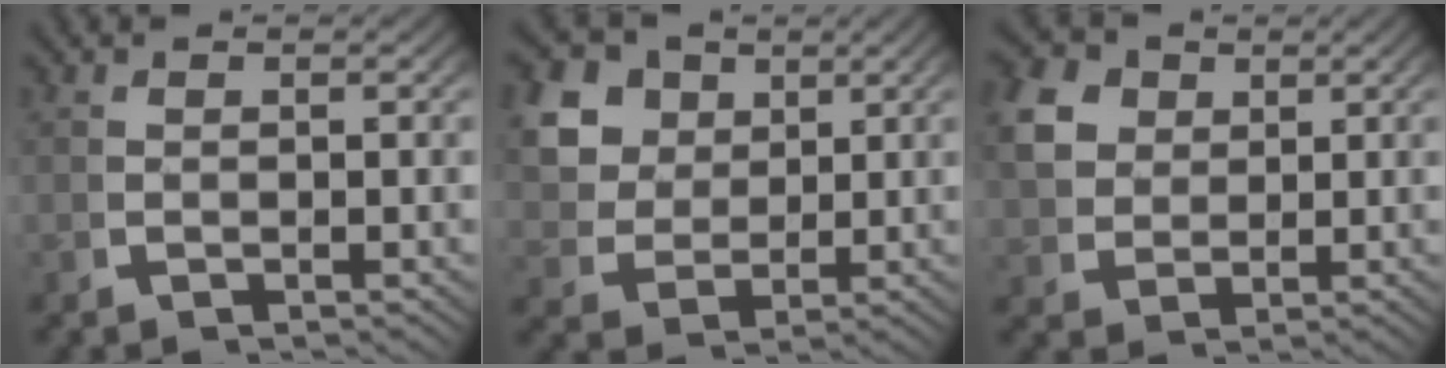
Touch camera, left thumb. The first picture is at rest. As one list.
[{"total": 10.2, "force": [3.2, 8.2, 5.1], "torque": [-0.121, -0.015, 0.054]}, {"total": 7.5, "force": [2.9, 5.8, 3.7], "torque": [-0.091, -0.011, 0.057]}]